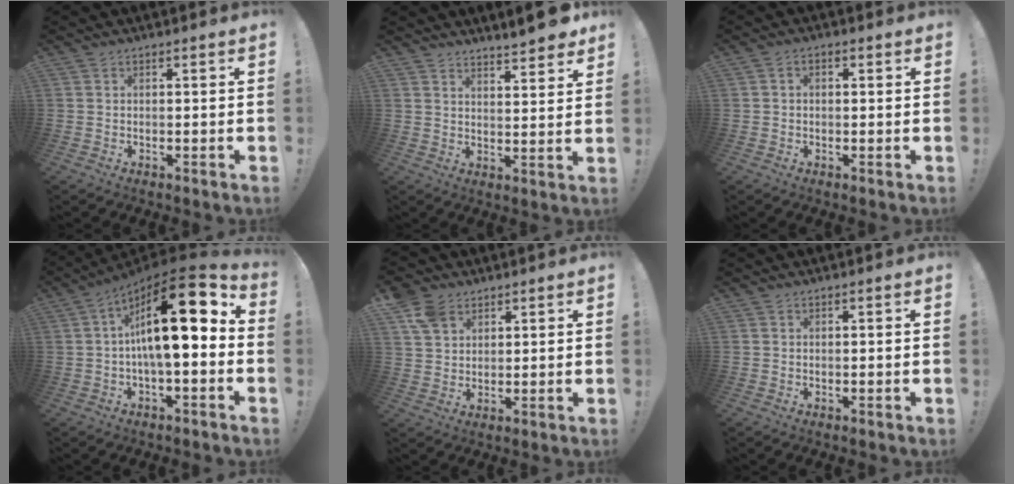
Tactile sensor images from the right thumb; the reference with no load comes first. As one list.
[{"total": 6.6, "force": [5.8, 0.8, 2.9], "torque": [-0.030, -0.046, 0.099]}, {"total": 1.8, "force": [-0.7, 1.2, 1.1], "torque": [-0.023, 0.008, -0.013]}, {"total": 20.6, "force": [4.0, 6.2, 19.2], "torque": [-0.314, -0.025, 0.058]}, {"total": 7.6, "force": [4.6, 5.3, 3.0], "torque": [-0.060, -0.013, 0.093]}, {"total": 0.0}]